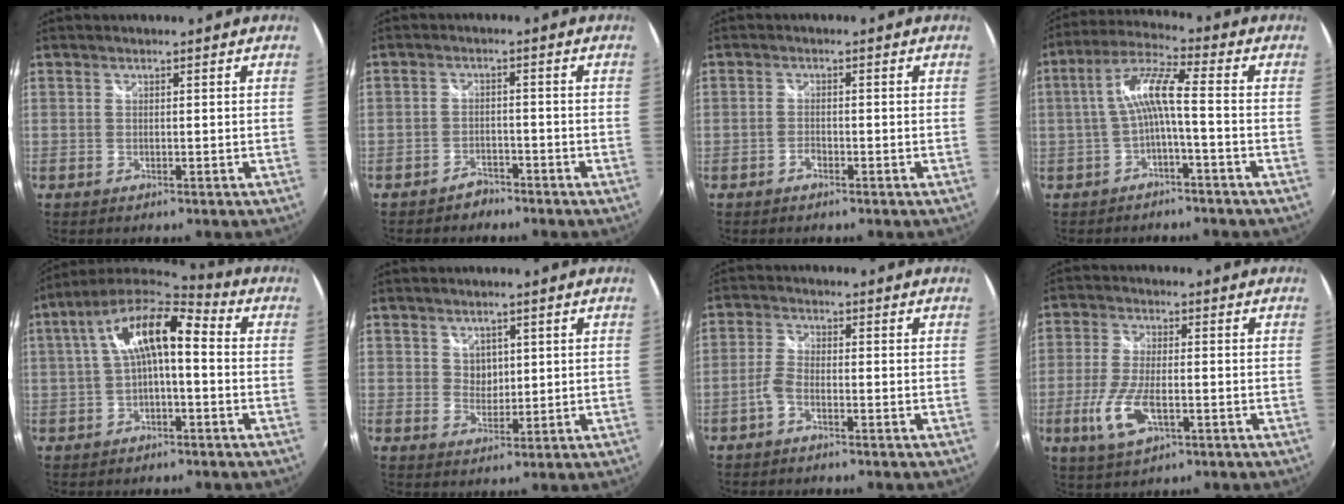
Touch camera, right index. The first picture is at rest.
{"total": 3.6, "force": [-3.1, 1.8, 0.3], "torque": [-0.018, 0.009, -0.050]}
{"total": 1.3, "force": [-1.0, 0.6, 0.6], "torque": [-0.014, 0.000, -0.019]}
{"total": 7.2, "force": [-1.8, 0.5, 7.0], "torque": [-0.161, 0.017, -0.029]}
{"total": 12.6, "force": [0.9, 4.4, 11.7], "torque": [-0.222, 0.030, 0.010]}
{"total": 2.6, "force": [1.3, 2.2, 0.6], "torque": [-0.004, 0.001, 0.024]}
{"total": 2.9, "force": [-1.7, 1.0, 2.1], "torque": [-0.056, 0.005, -0.037]}
{"total": 8.6, "force": [-2.9, 3.1, 7.5], "torque": [-0.166, -0.013, -0.056]}